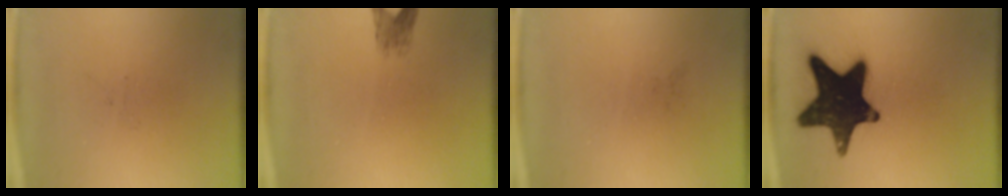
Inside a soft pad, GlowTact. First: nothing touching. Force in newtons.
{"total": 2.0}
{"total": 0.0}
{"total": 18.2}